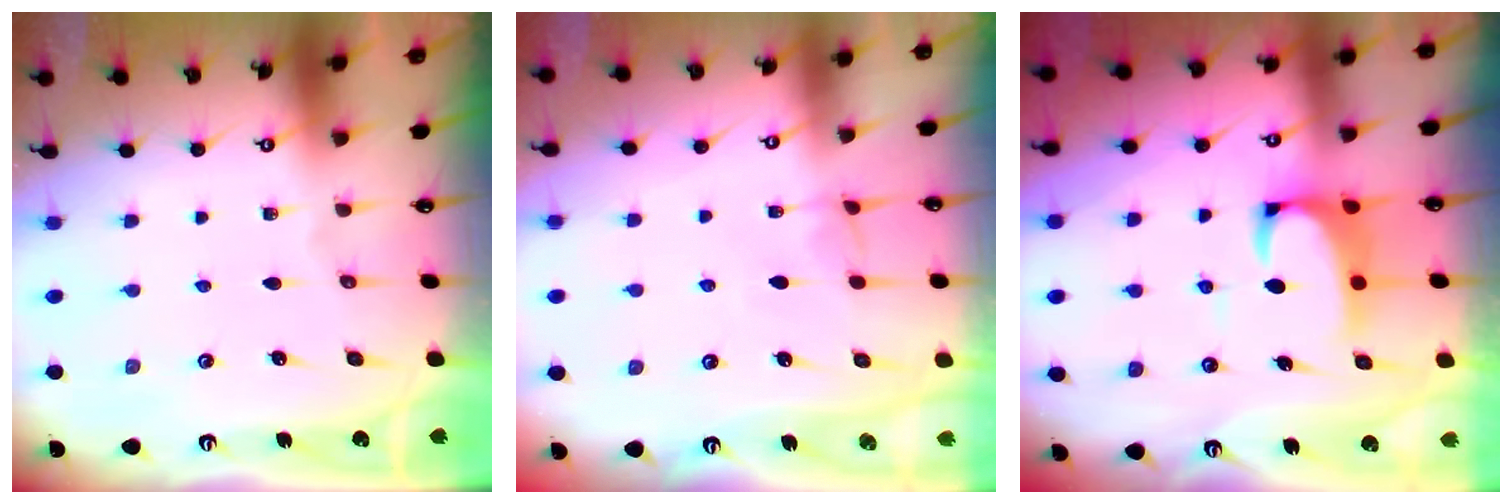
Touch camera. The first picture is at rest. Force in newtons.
{"total": 2.8, "press": 2.7, "slide": 0.4}
{"total": 2.8, "press": 2.4, "slide": 1.4}